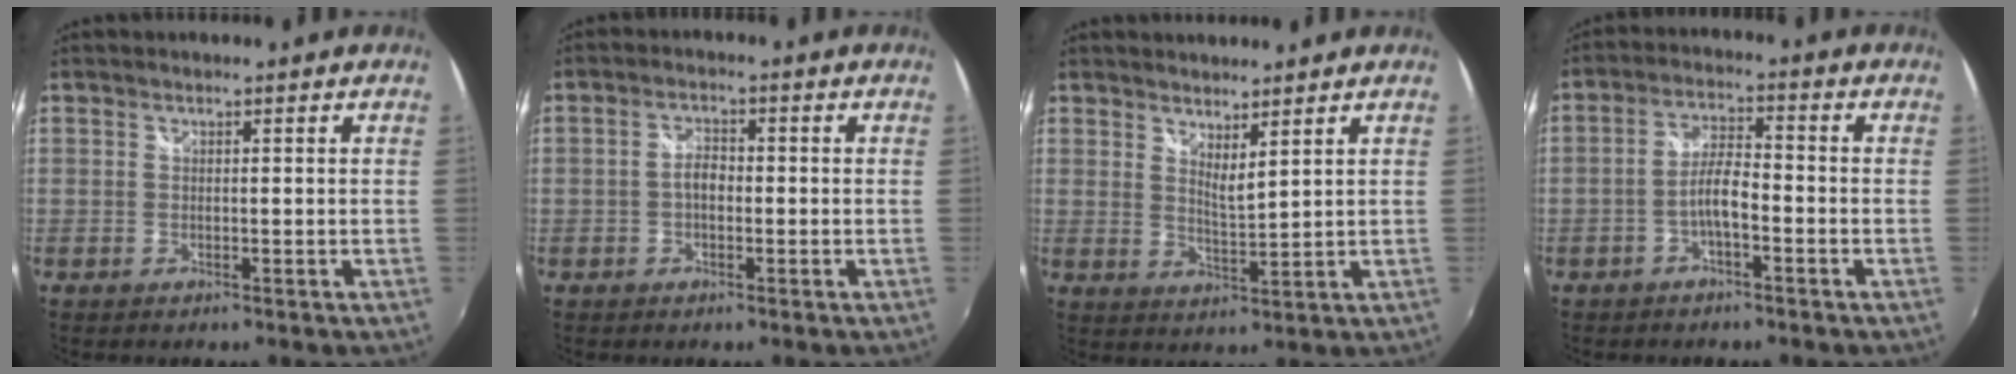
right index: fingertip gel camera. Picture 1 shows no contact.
{"total": 2.8, "force": [-0.5, 1.7, 2.2], "torque": [-0.041, 0.008, -0.011]}
{"total": 4.1, "force": [3.3, 0.5, 2.3], "torque": [-0.039, -0.006, 0.054]}
{"total": 4.7, "force": [-2.2, 1.2, 4.0], "torque": [-0.081, 0.010, -0.040]}